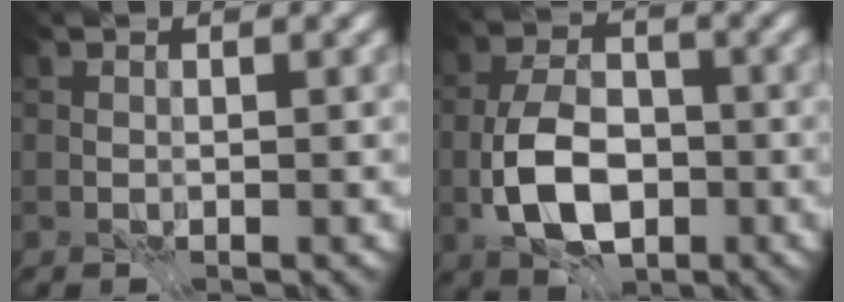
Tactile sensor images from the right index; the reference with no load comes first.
{"total": 7.6, "force": [-2.7, 4.5, 5.5], "torque": [-0.106, 0.000, -0.057]}